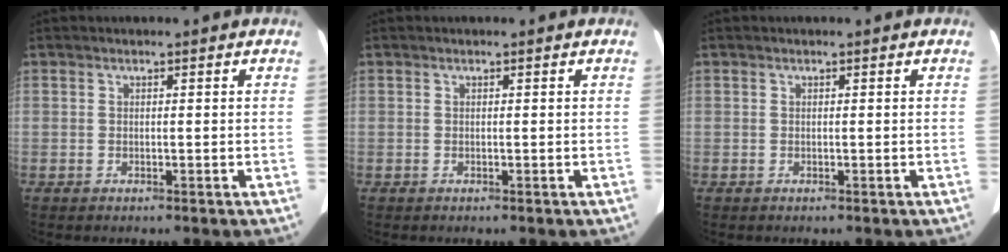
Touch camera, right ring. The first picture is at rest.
{"total": 0.0}
{"total": 0.0}